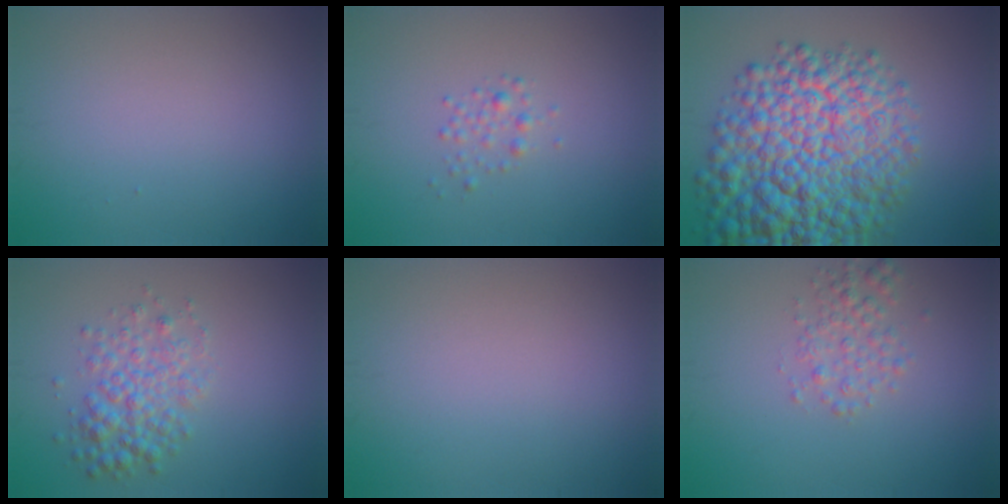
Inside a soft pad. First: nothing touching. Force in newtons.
{"total": 1.2, "press": 1.2, "slide": 0.0}
{"total": 14.6, "press": 14.6, "slide": 0.5}
{"total": 3.6, "press": 3.6, "slide": 0.0}
{"total": 0.0}
{"total": 2.2, "press": 2.2, "slide": 0.1}